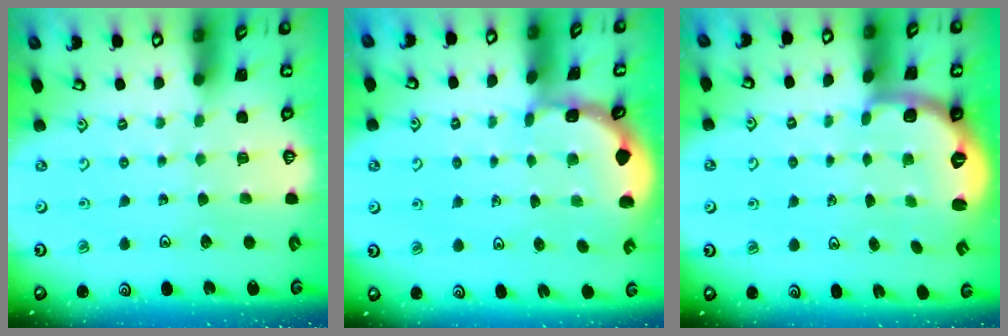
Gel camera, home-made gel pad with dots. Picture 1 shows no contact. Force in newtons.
{"total": 1.1, "press": 1.1, "slide": 0.3}
{"total": 2.6, "press": 1.4, "slide": 2.2}